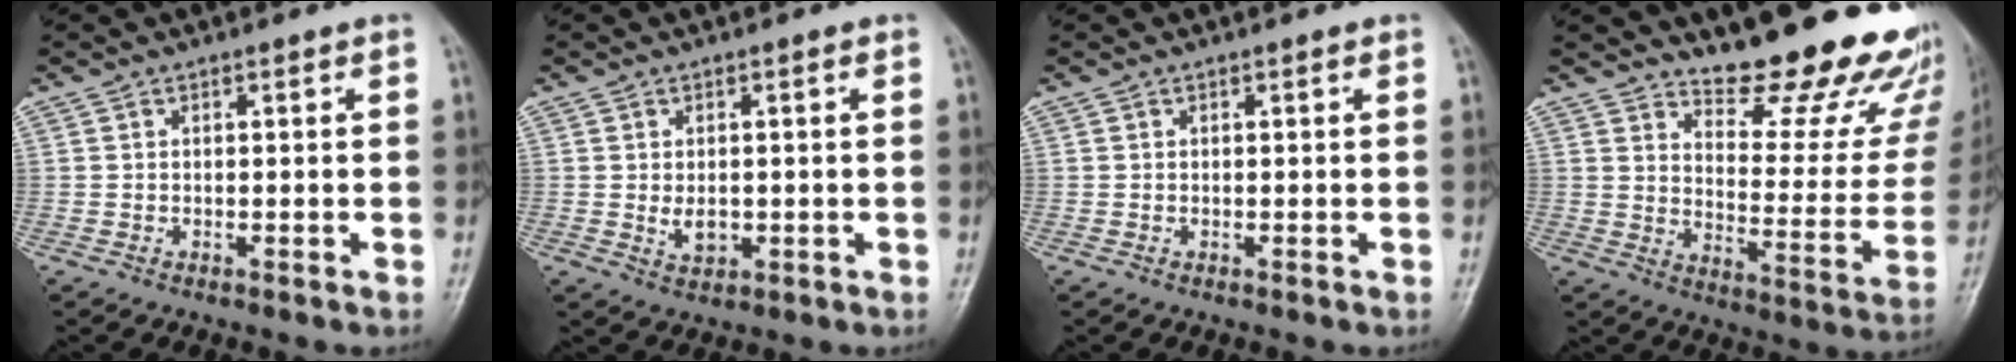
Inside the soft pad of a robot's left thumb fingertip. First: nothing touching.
{"total": 3.1, "force": [-0.1, 2.2, 2.2], "torque": [-0.027, -0.005, 0.004]}
{"total": 0.0}
{"total": 22.1, "force": [18.1, 6.8, 10.6], "torque": [-0.096, -0.152, 0.231]}